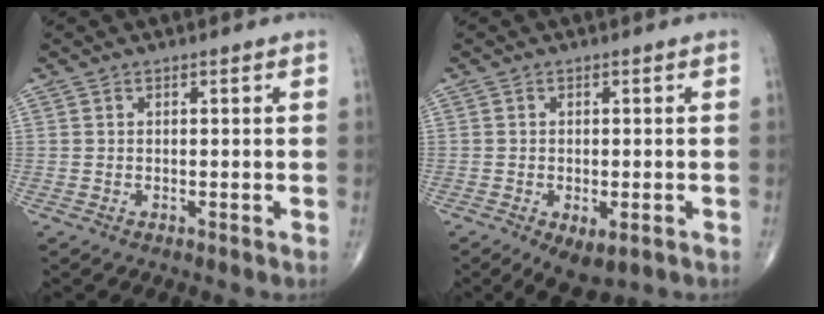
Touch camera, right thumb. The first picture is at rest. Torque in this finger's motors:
{"motor_torque": [1.41, 1.26, 0.04, -0.33, 0.02]}